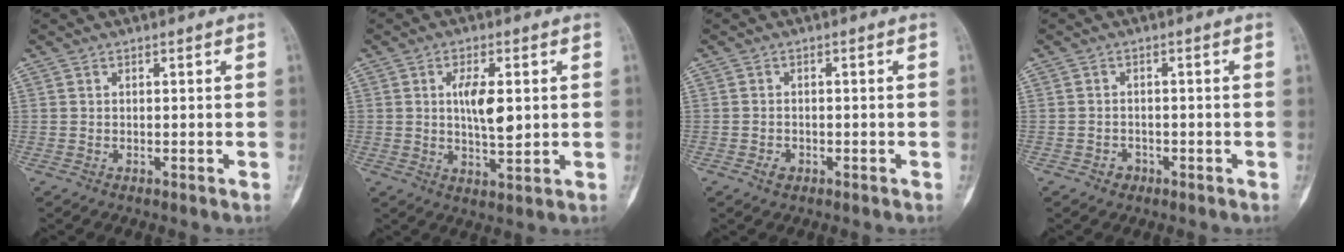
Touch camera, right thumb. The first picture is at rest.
{"total": 7.3, "force": [1.1, 2.9, 6.6], "torque": [-0.107, -0.010, 0.020]}
{"total": 1.6, "force": [-0.8, 1.2, 0.7], "torque": [-0.006, 0.006, -0.011]}
{"total": 1.8, "force": [-1.0, 1.4, 0.4], "torque": [0.003, 0.010, -0.014]}